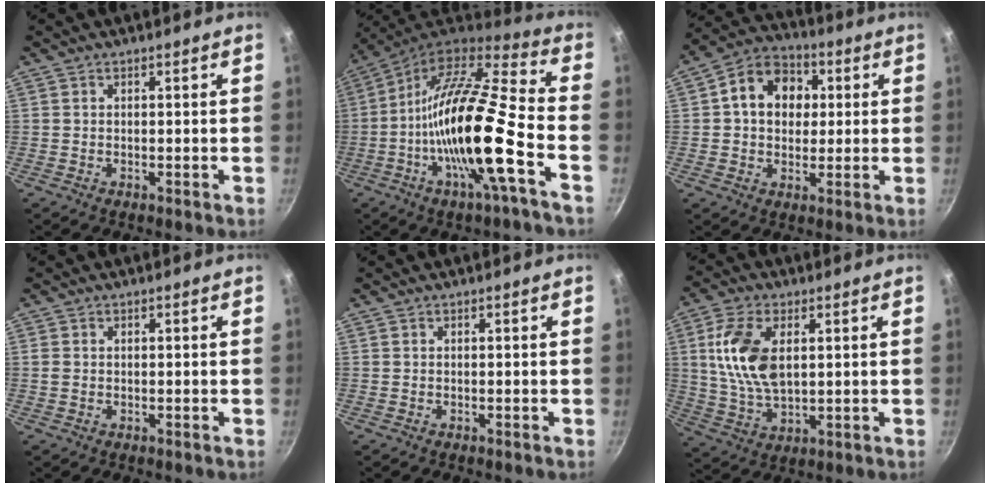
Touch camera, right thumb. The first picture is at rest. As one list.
[{"total": 22.1, "force": [-6.5, 4.3, 20.7], "torque": [-0.352, 0.029, -0.135]}, {"total": 12.3, "force": [2.2, 9.7, 7.2], "torque": [-0.085, 0.018, 0.019]}, {"total": 1.3, "force": [0.1, 1.0, 0.7], "torque": [-0.014, 0.002, 0.002]}, {"total": 0.0}, {"total": 12.9, "force": [2.9, 7.2, 10.4], "torque": [-0.196, -0.011, 0.059]}]